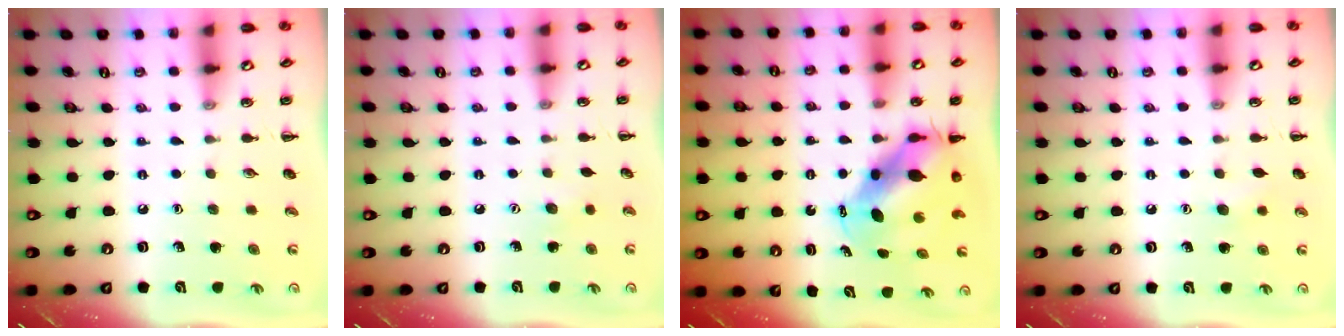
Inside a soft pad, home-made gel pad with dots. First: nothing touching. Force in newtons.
{"total": 3.1, "press": 3.0, "slide": 0.7}
{"total": 8.2, "press": 7.9, "slide": 2.1}
{"total": 5.2, "press": 5.0, "slide": 1.3}